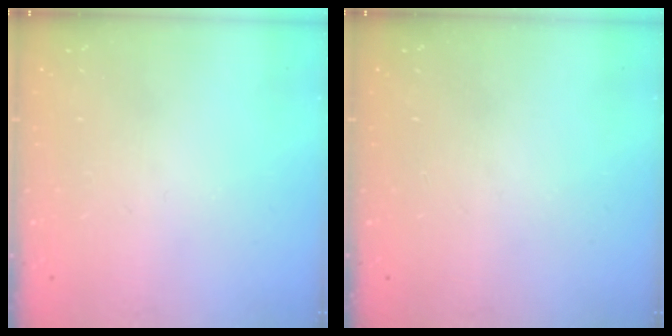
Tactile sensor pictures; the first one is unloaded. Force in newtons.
{"total": 0.0}